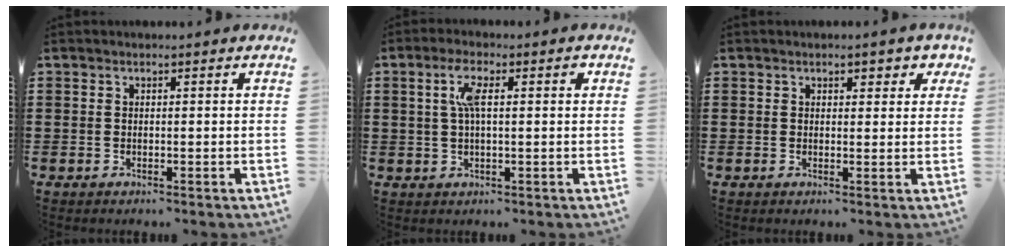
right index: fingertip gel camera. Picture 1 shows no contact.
{"total": 5.1, "force": [1.3, 1.5, 4.7], "torque": [-0.089, 0.008, 0.017]}
{"total": 1.9, "force": [1.2, 1.1, 0.9], "torque": [-0.006, 0.004, 0.018]}